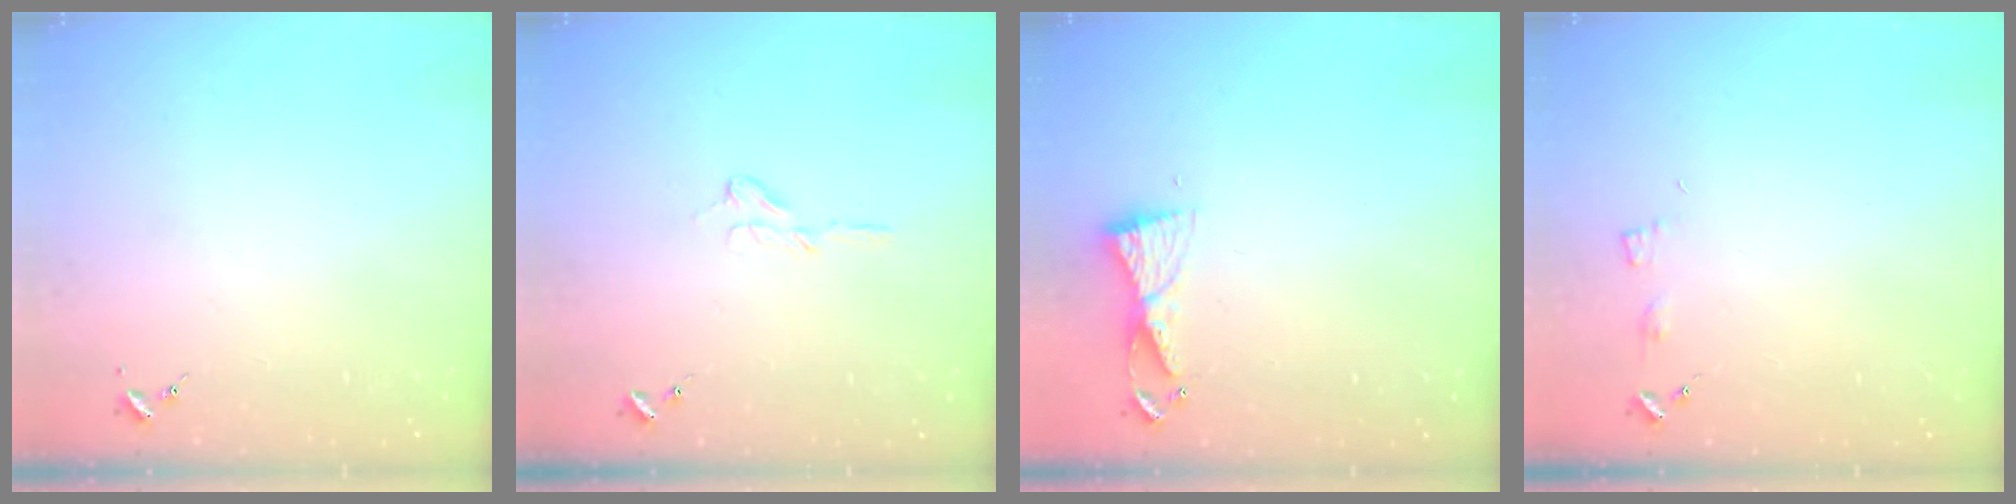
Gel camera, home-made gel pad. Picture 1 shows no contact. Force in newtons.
{"total": 5.5, "press": 5.5, "slide": 0.5}
{"total": 5.4, "press": 5.4, "slide": 0.5}
{"total": 3.6, "press": 3.6, "slide": 0.5}